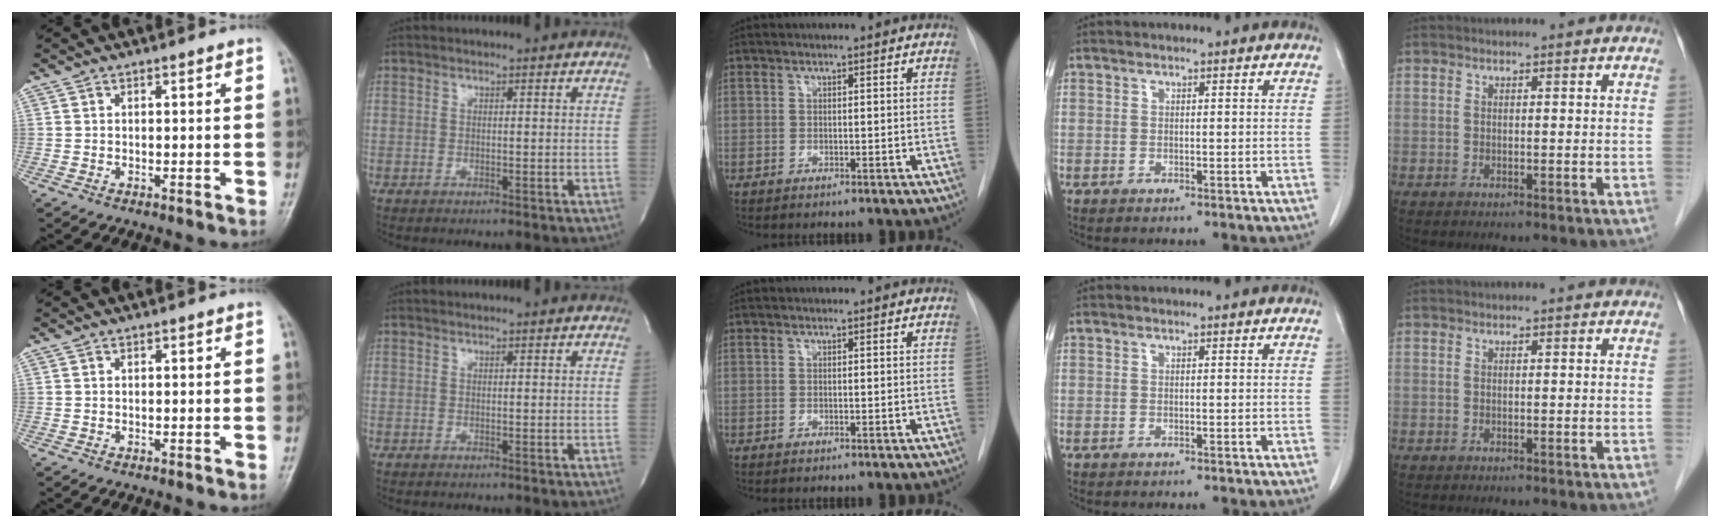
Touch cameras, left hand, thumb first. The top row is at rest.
{}